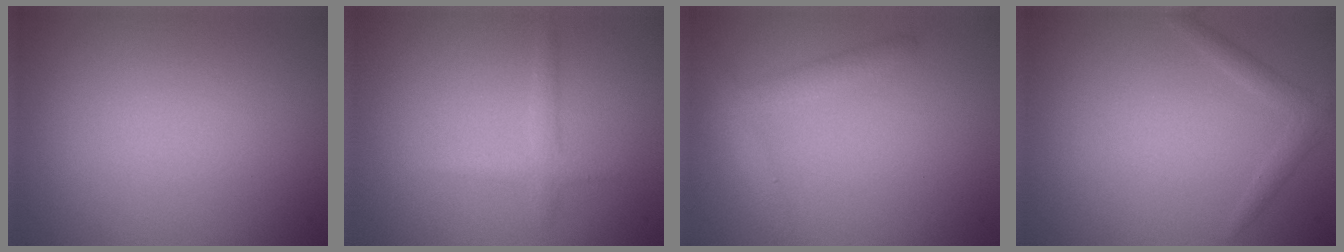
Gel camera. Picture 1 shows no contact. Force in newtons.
{"total": 1.4, "press": 1.4, "slide": 0.1}
{"total": 2.6, "press": 2.6, "slide": 0.0}
{"total": 1.4, "press": 1.4, "slide": 0.1}